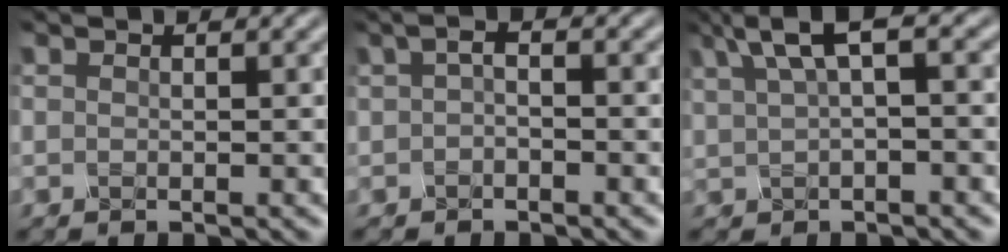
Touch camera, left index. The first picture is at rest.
{"total": 1.3, "force": [-0.4, 0.7, 1.1], "torque": [-0.023, 0.010, -0.010]}
{"total": 4.5, "force": [1.8, 1.5, 3.8], "torque": [-0.084, 0.016, 0.036]}